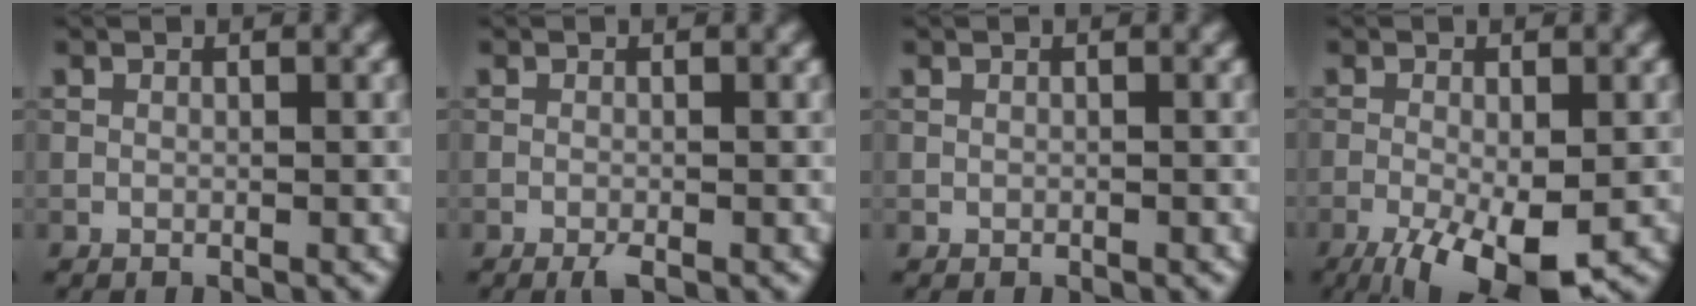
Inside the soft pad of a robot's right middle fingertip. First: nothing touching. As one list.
[{"total": 1.3, "force": [-0.8, 0.1, 0.9], "torque": [-0.015, -0.002, -0.016]}, {"total": 0.0}, {"total": 8.0, "force": [-3.9, 2.6, 6.4], "torque": [-0.118, -0.016, -0.061]}]